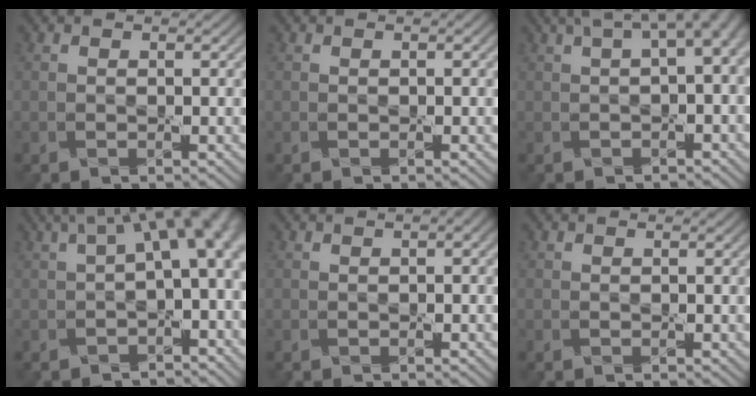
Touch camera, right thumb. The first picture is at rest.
{"total": 0.0}
{"total": 7.1, "force": [2.3, 2.2, 6.3], "torque": [-0.086, 0.026, 0.035]}
{"total": 9.3, "force": [1.3, 3.9, 8.3], "torque": [-0.113, 0.017, 0.023]}
{"total": 1.3, "force": [0.3, 0.4, 1.2], "torque": [-0.018, 0.002, 0.005]}
{"total": 0.0}